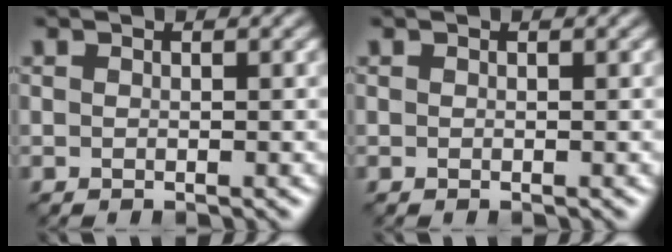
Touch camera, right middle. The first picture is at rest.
{"total": 0.0}